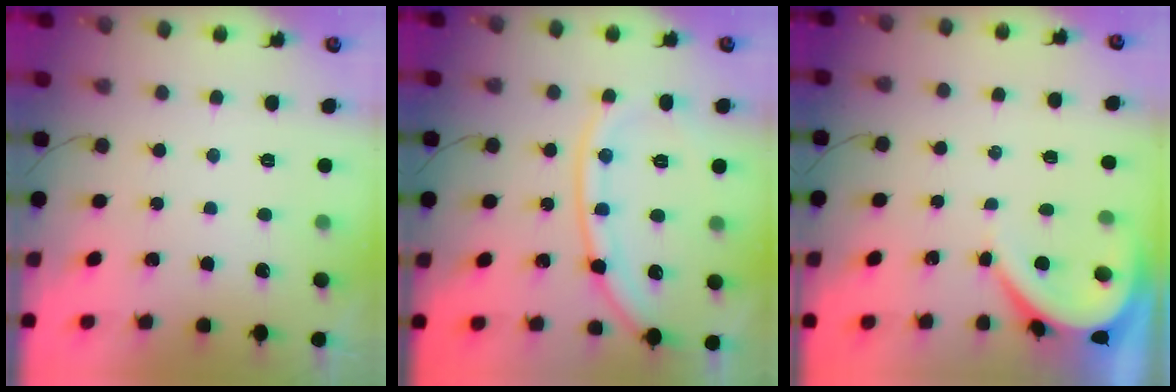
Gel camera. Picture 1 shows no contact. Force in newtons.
{"total": 13.0, "press": 12.9, "slide": 1.6}
{"total": 3.9, "press": 3.9, "slide": 0.5}